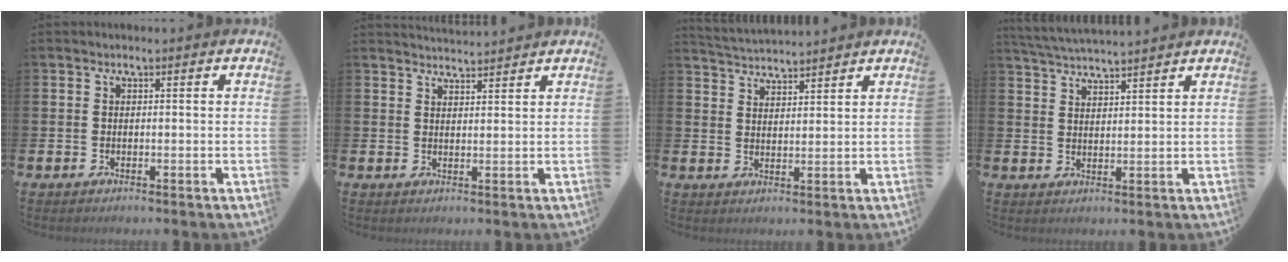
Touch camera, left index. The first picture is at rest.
{"total": 3.1, "force": [3.1, 0.0, 0.0], "torque": [0.002, -0.021, 0.055]}
{"total": 3.8, "force": [3.8, 0.2, -0.2], "torque": [-0.008, -0.023, 0.068]}
{"total": 4.1, "force": [4.1, -0.2, 0.4], "torque": [-0.027, -0.019, 0.075]}